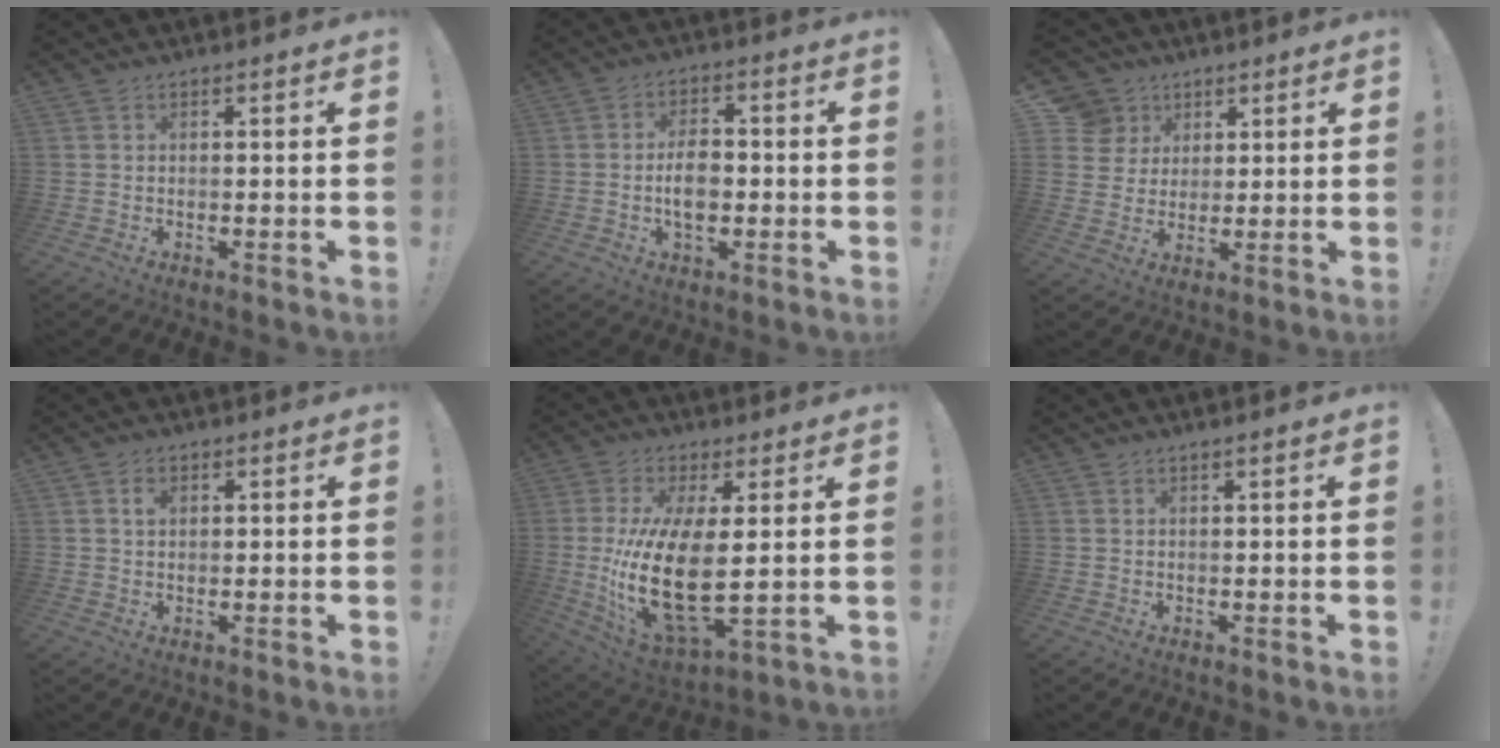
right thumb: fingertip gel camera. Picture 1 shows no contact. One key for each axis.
{"total": 7.3, "fx": -1.4, "fy": 4.4, "fz": 5.6, "tx": -0.094, "ty": 0.000, "tz": -0.030}
{"total": 8.8, "fx": 3.7, "fy": 7.8, "fz": 1.8, "tx": -0.024, "ty": -0.021, "tz": 0.078}
{"total": 2.2, "fx": 0.8, "fy": 1.4, "fz": 1.4, "tx": -0.008, "ty": -0.004, "tz": 0.009}
{"total": 19.9, "fx": 0.6, "fy": 8.3, "fz": 18.1, "tx": -0.359, "ty": -0.029, "tz": 0.018}
{"total": 0.6, "fx": 0.4, "fy": -0.1, "fz": 0.5, "tx": -0.004, "ty": -0.001, "tz": 0.005}